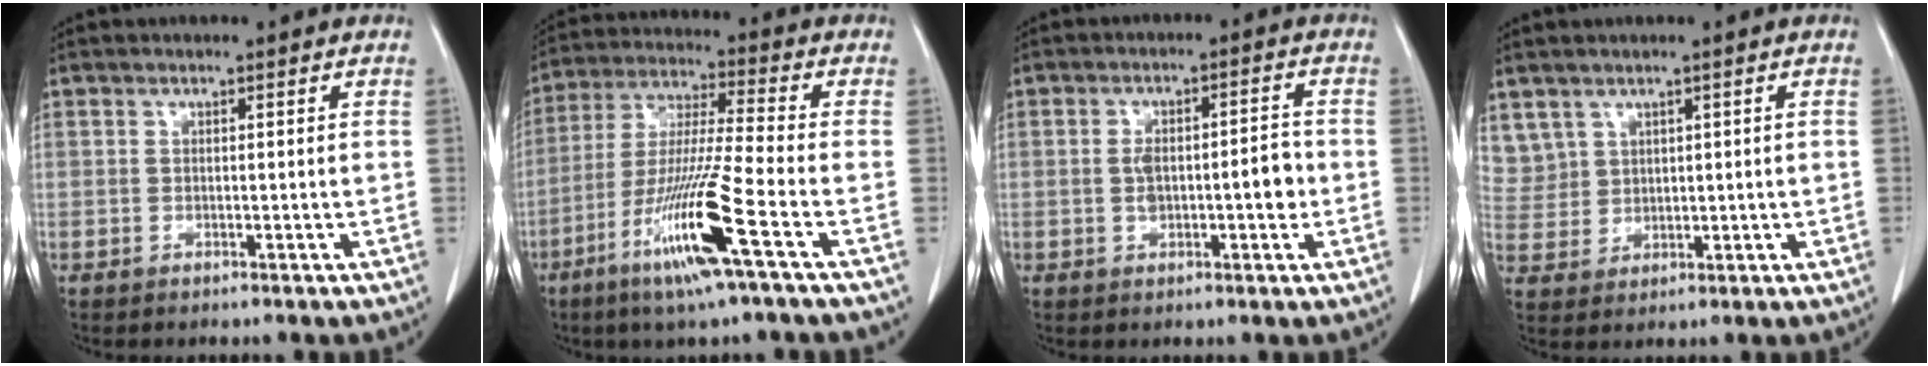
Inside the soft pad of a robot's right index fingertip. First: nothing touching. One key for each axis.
{"total": 14.2, "fx": -6.6, "fy": -1.0, "fz": 12.6, "tx": -0.255, "ty": -0.025, "tz": -0.126}
{"total": 6.3, "fx": -0.8, "fy": 2.2, "fz": 5.8, "tx": -0.104, "ty": 0.015, "tz": -0.009}
{"total": 6.0, "fx": 3.6, "fy": 4.8, "fz": 0.6, "tx": -0.021, "ty": 0.013, "tz": 0.088}